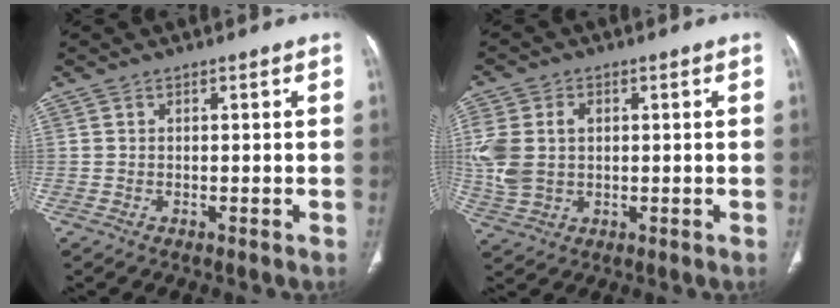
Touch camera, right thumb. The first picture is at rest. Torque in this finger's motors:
{"motor_torque": [1.58, 1.53, 1.46, 0.31, 0.13]}